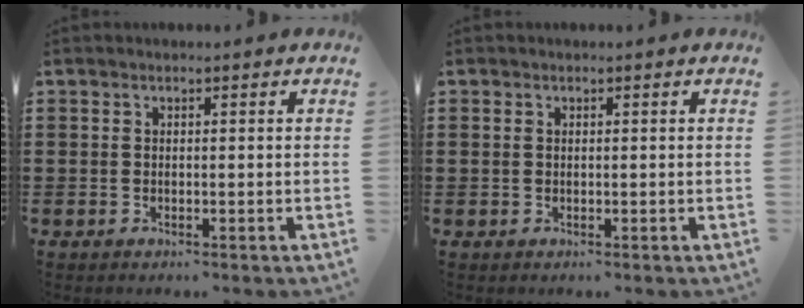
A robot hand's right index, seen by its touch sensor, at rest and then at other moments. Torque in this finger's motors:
{"motor_torque": [-0.39, 0.83, -0.02, -0.01]}